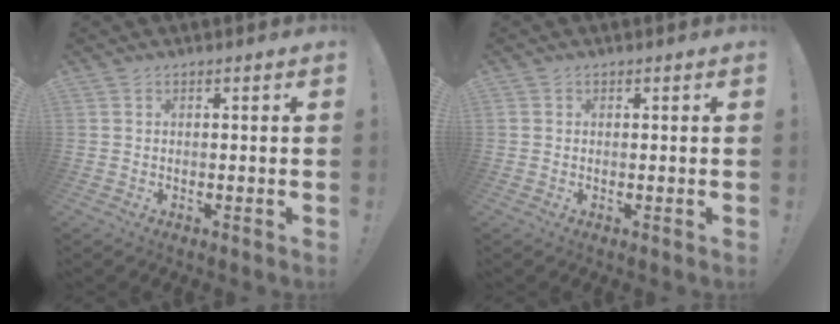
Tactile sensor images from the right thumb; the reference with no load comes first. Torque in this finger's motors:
{"motor_torque": [0.11, -0.24, -0.05, 0.13, -0.03]}